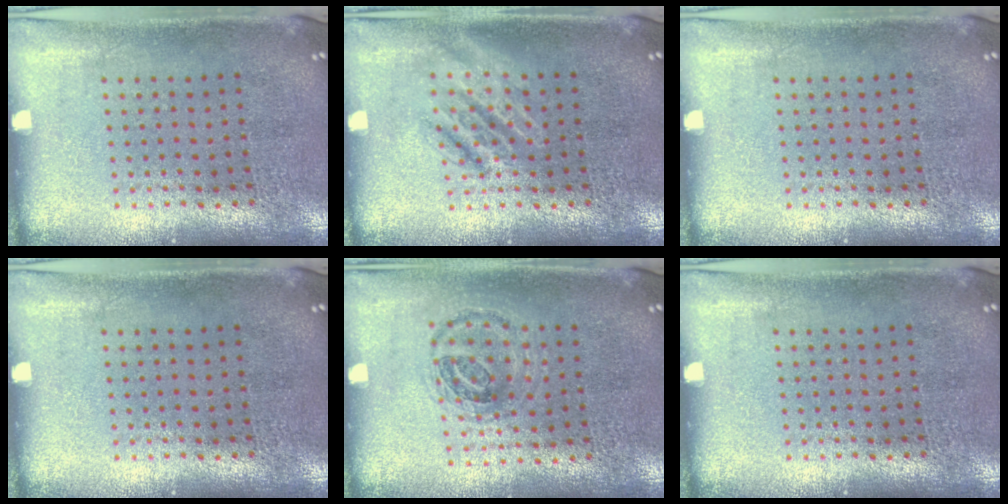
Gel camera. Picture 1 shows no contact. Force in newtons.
{"total": 2.3, "press": 2.2, "slide": 0.3}
{"total": 0.0}
{"total": 0.0}
{"total": 1.0, "press": 0.9, "slide": 0.2}
{"total": 0.0}